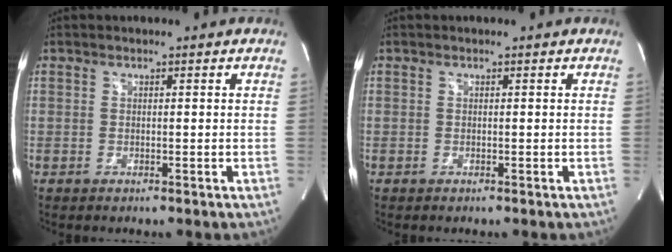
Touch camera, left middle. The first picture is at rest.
{"total": 0.0}